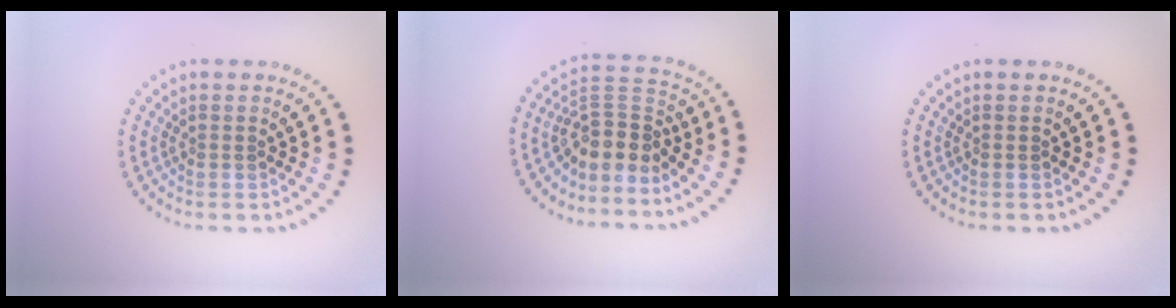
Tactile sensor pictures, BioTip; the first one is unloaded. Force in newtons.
{"total": 3.9, "press": 3.0, "slide": 2.5}
{"total": 0.0}